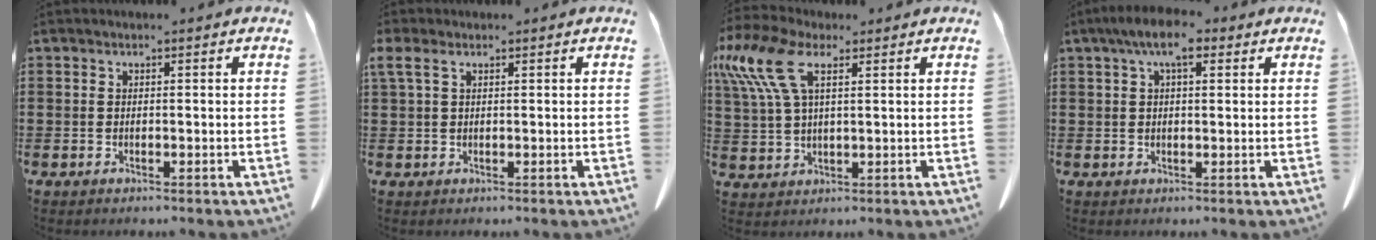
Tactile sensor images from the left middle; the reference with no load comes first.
{"total": 1.9, "force": [0.9, 0.7, 1.5], "torque": [-0.035, 0.006, 0.015]}
{"total": 10.2, "force": [4.7, 4.6, 7.8], "torque": [-0.196, 0.000, 0.080]}
{"total": 6.2, "force": [3.3, 1.9, 4.9], "torque": [-0.094, 0.007, 0.056]}